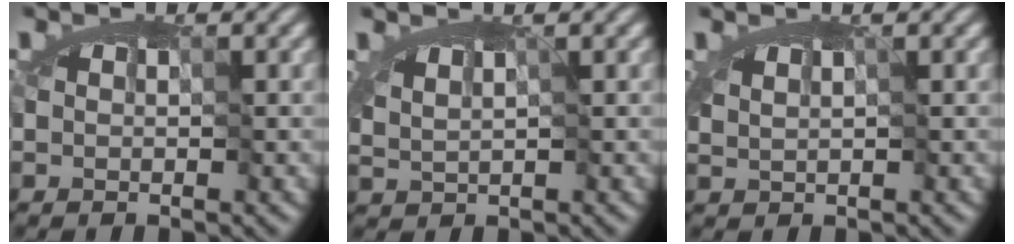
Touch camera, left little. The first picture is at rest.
{"total": 0.9, "force": [0.4, 0.1, 0.8], "torque": [-0.015, -0.004, 0.010]}
{"total": 0.6, "force": [0.4, 0.1, 0.5], "torque": [-0.016, 0.000, 0.011]}